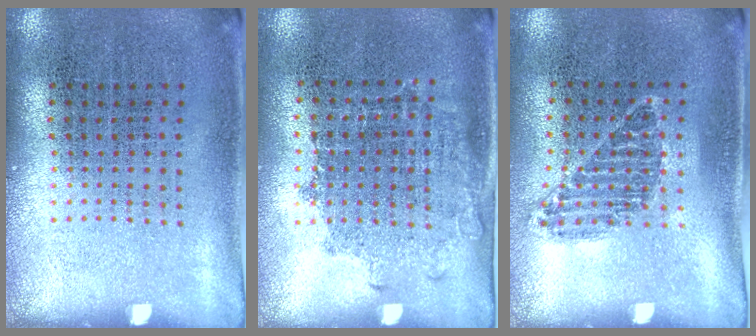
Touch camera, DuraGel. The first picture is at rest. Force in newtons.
{"total": 1.1, "press": 0.9, "slide": 0.6}
{"total": 1.0, "press": 0.8, "slide": 0.5}